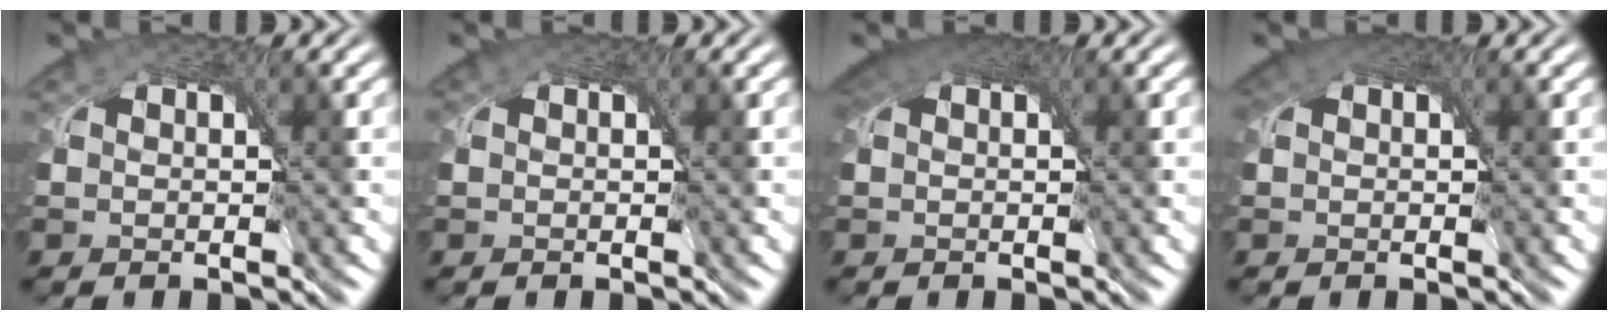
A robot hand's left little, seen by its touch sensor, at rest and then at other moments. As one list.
[{"total": 0.7, "force": [0.4, 0.5, 0.4], "torque": [-0.010, 0.001, 0.004]}, {"total": 3.9, "force": [2.1, 2.1, 2.5], "torque": [-0.044, 0.010, 0.024]}, {"total": 3.1, "force": [1.5, 2.0, 1.8], "torque": [-0.037, 0.007, 0.016]}]